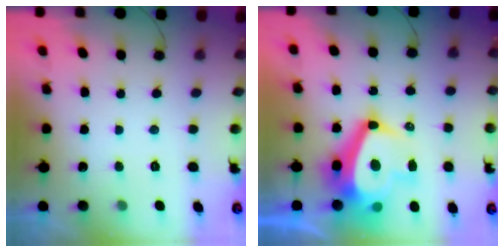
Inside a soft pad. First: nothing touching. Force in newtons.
{"total": 13.9, "press": 13.4, "slide": 3.8}